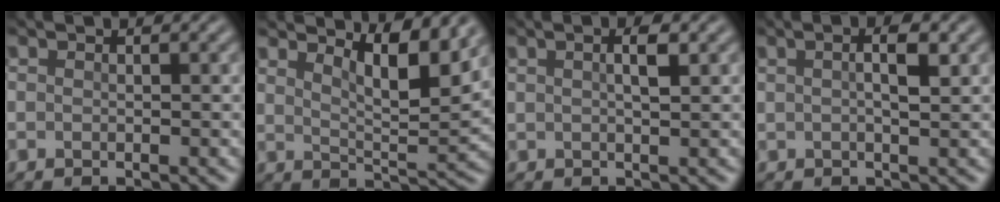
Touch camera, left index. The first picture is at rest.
{"total": 6.0, "force": [4.1, 1.4, 4.1], "torque": [-0.066, -0.004, 0.063]}
{"total": 1.8, "force": [0.6, 0.4, 1.6], "torque": [-0.029, 0.002, 0.011]}
{"total": 2.6, "force": [0.7, 0.7, 2.4], "torque": [-0.037, 0.003, 0.009]}